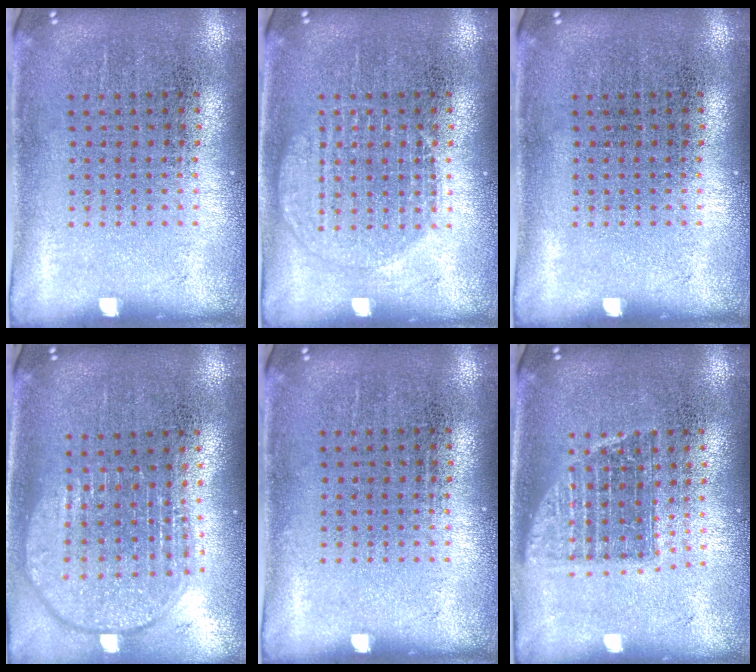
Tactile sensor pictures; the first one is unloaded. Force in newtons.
{"total": 1.9, "press": 1.9, "slide": 0.3}
{"total": 0.0}
{"total": 1.8, "press": 1.5, "slide": 1.0}
{"total": 0.0}
{"total": 1.3, "press": 1.1, "slide": 0.8}